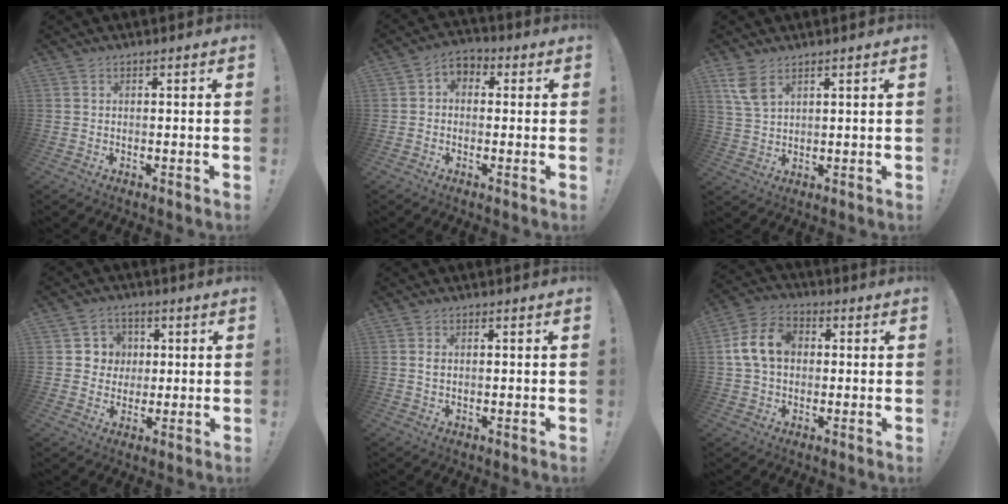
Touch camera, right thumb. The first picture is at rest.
{"total": 4.3, "force": [-1.1, 3.4, 2.3], "torque": [-0.033, 0.013, -0.018]}
{"total": 6.0, "force": [3.6, 2.9, 3.8], "torque": [-0.067, -0.015, 0.068]}
{"total": 7.1, "force": [1.0, 7.0, 0.9], "torque": [-0.009, -0.009, 0.023]}
{"total": 1.3, "force": [0.4, 0.7, 1.0], "torque": [-0.020, 0.003, 0.007]}
{"total": 12.4, "force": [1.8, 9.5, 7.9], "torque": [-0.142, 0.016, 0.037]}